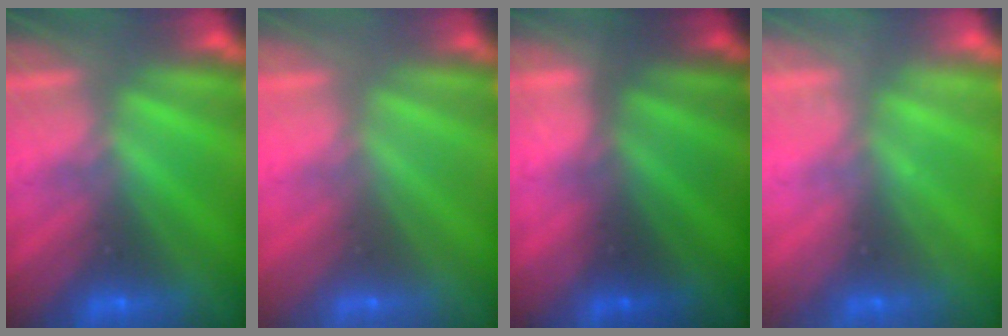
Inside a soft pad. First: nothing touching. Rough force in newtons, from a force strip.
{"total": 2.9}
{"total": 1.9}
{"total": 2.2}